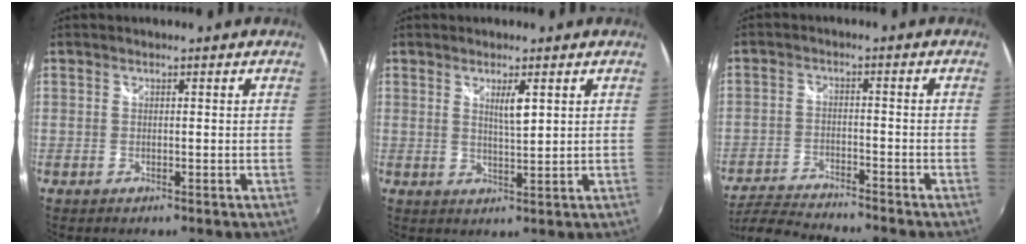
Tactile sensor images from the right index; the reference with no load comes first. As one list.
[{"total": 3.7, "force": [1.6, 0.7, 3.3], "torque": [-0.055, -0.005, 0.027]}, {"total": 11.4, "force": [-10.6, 0.8, 4.1], "torque": [-0.105, -0.015, -0.189]}]